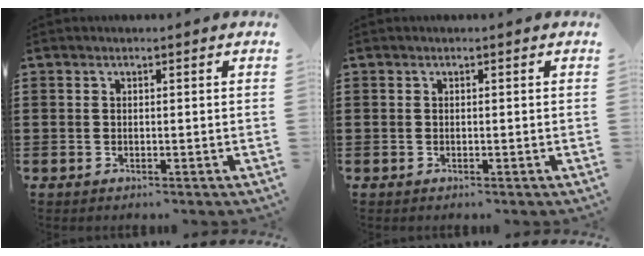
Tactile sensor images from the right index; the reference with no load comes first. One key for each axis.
{"total": 0.0}